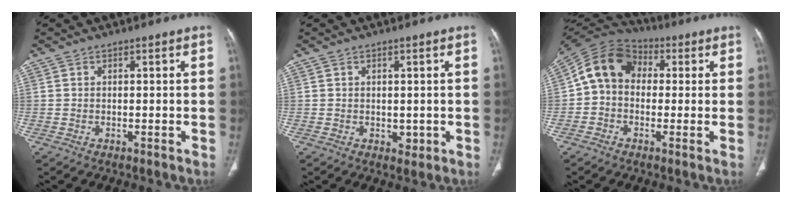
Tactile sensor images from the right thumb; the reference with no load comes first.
{"total": 1.7, "force": [0.0, 1.4, 1.0], "torque": [-0.010, -0.002, 0.005]}
{"total": 11.1, "force": [0.7, 8.8, 6.8], "torque": [-0.110, 0.036, -0.007]}